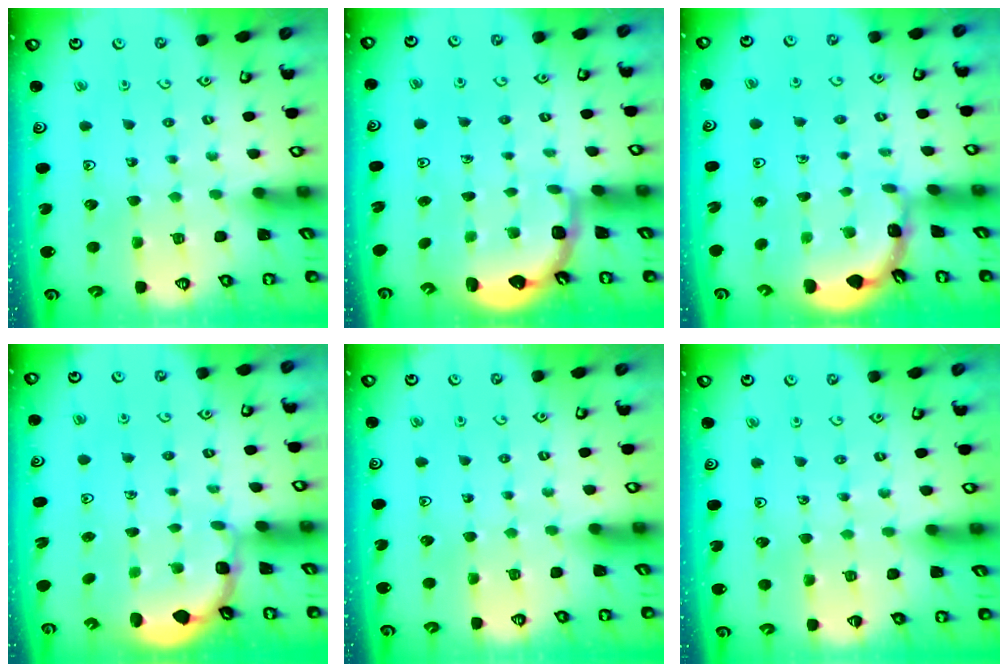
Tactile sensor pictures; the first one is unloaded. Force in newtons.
{"total": 2.6, "press": 2.2, "slide": 1.3}
{"total": 1.9, "press": 1.9, "slide": 0.1}
{"total": 2.9, "press": 1.9, "slide": 2.2}
{"total": 0.0}
{"total": 2.1, "press": 2.1, "slide": 0.4}